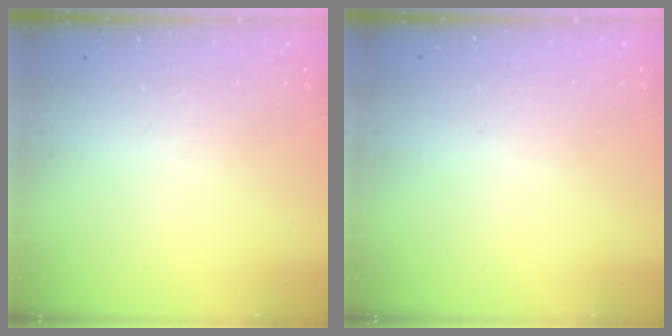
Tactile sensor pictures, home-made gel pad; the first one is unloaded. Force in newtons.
{"total": 2.5, "press": 2.5, "slide": 0.2}